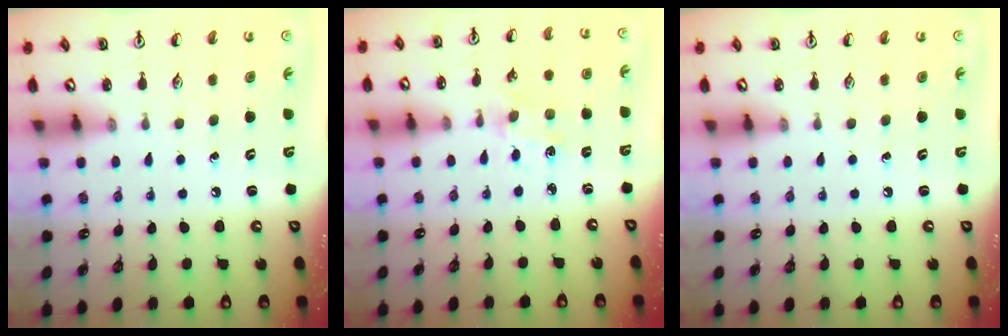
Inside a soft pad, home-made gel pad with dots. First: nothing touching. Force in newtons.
{"total": 2.9, "press": 2.8, "slide": 0.4}
{"total": 0.0}